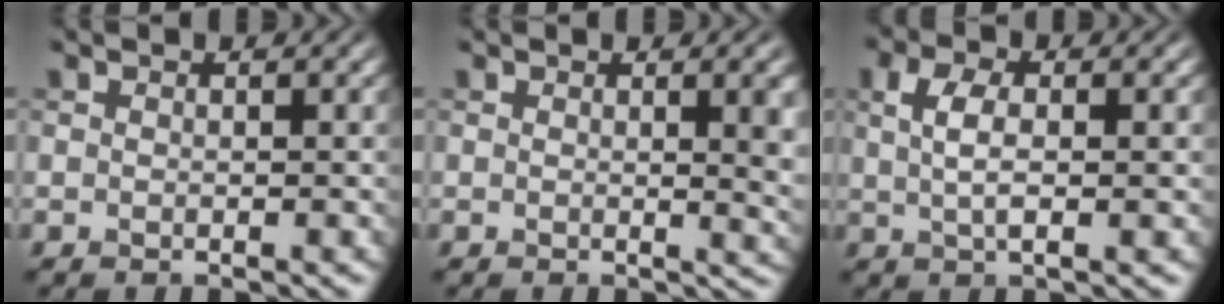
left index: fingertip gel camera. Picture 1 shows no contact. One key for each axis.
{"total": 4.1, "fx": 0.7, "fy": 1.3, "fz": 3.8, "tx": -0.033, "ty": 0.001, "tz": 0.009}
{"total": 3.8, "fx": 0.6, "fy": 1.5, "fz": 3.5, "tx": -0.067, "ty": 0.004, "tz": 0.008}